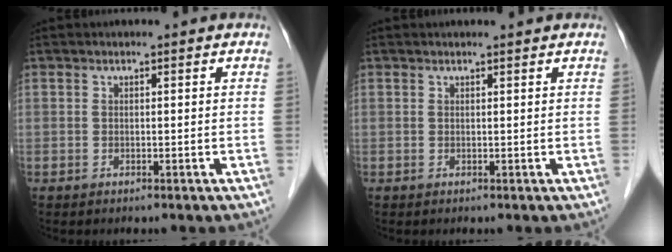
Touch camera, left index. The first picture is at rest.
{"total": 1.3, "force": [1.3, -0.2, 0.3], "torque": [-0.009, 0.003, 0.020]}